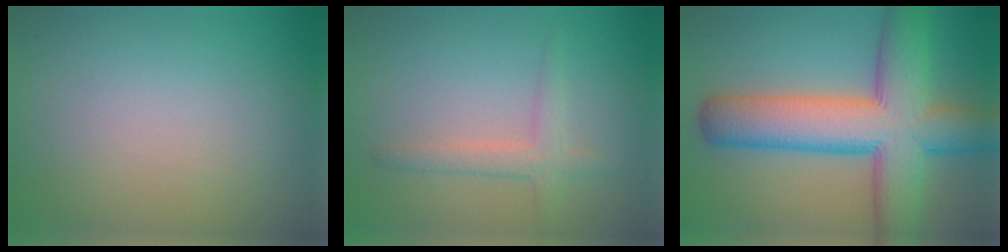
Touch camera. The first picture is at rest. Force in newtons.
{"total": 2.2, "press": 2.2, "slide": 0.1}
{"total": 11.6, "press": 11.6, "slide": 0.6}